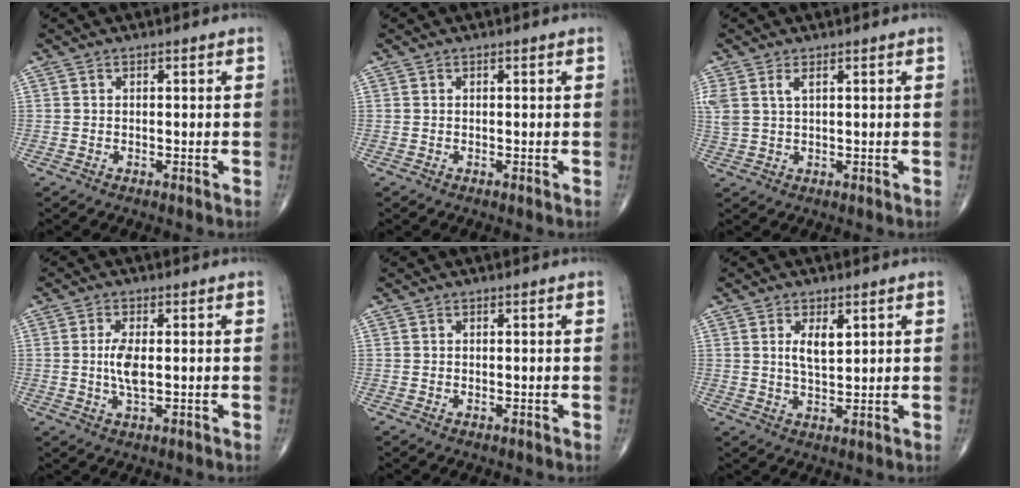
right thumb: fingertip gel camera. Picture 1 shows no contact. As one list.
[{"total": 0.0}, {"total": 4.1, "force": [1.8, 1.8, 3.2], "torque": [-0.085, 0.007, 0.045]}, {"total": 4.7, "force": [0.1, 1.8, 4.3], "torque": [-0.091, -0.008, 0.001]}, {"total": 0.0}, {"total": 4.7, "force": [1.8, 2.1, 3.8], "torque": [-0.059, -0.016, 0.034]}]